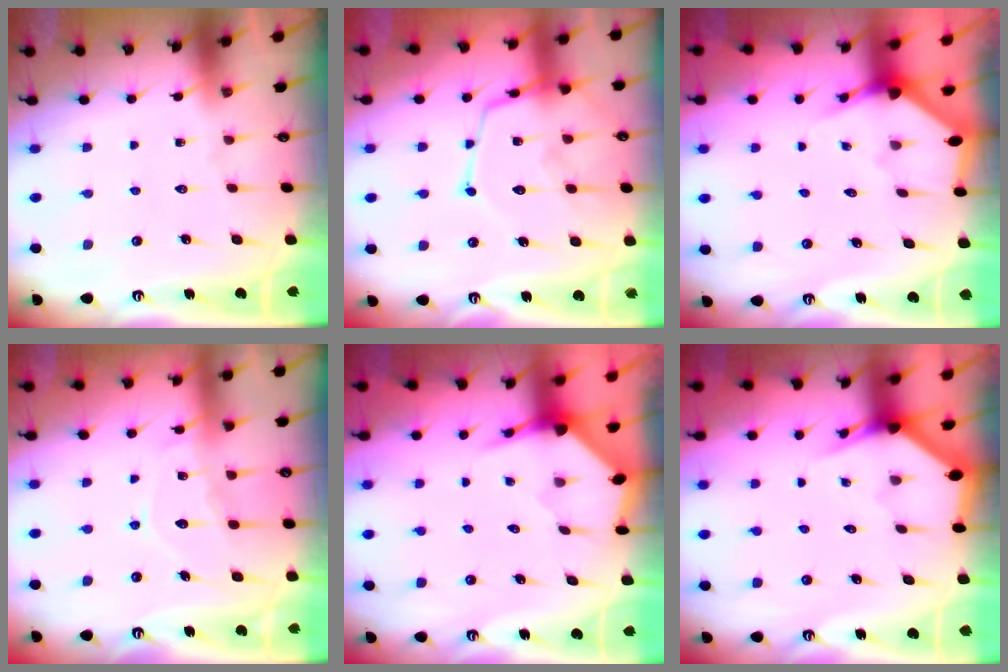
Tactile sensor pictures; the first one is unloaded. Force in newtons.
{"total": 15.0, "press": 14.9, "slide": 1.4}
{"total": 2.9, "press": 2.9, "slide": 0.2}
{"total": 10.3, "press": 10.3, "slide": 0.6}
{"total": 3.5, "press": 3.5, "slide": 0.4}
{"total": 2.9, "press": 2.9, "slide": 0.0}